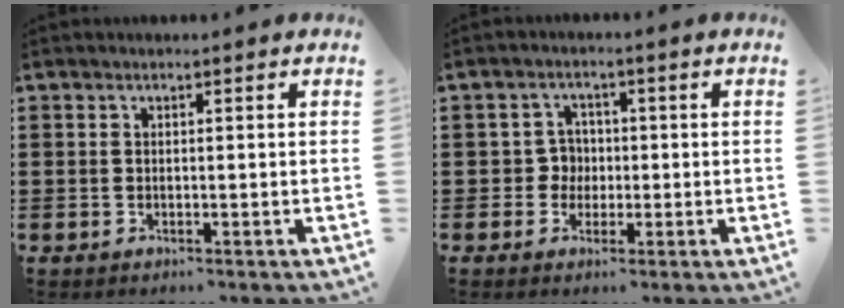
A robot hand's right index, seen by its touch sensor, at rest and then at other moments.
{"total": 3.0, "force": [-0.4, 2.8, 1.1], "torque": [-0.032, 0.007, -0.012]}